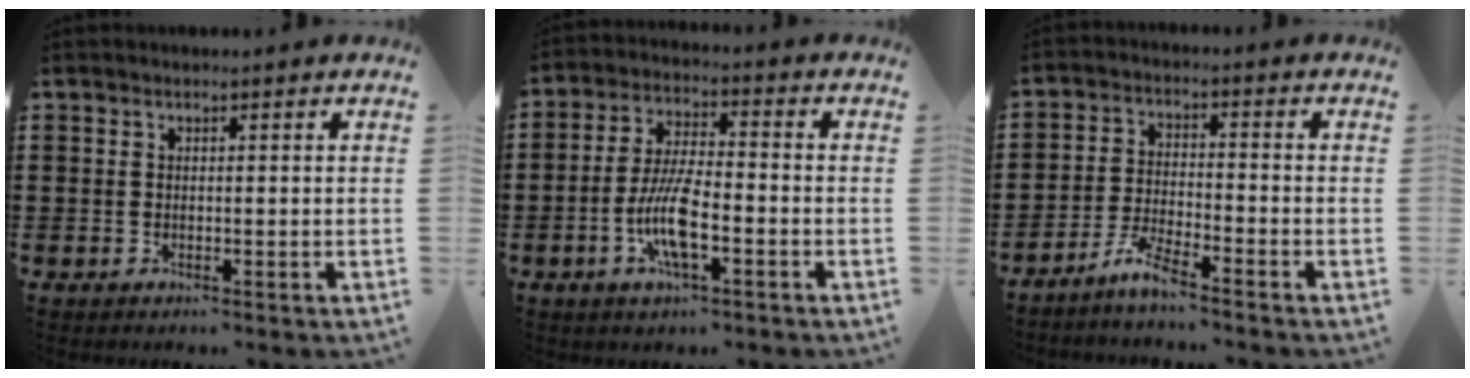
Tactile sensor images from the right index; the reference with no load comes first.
{"total": 8.8, "force": [-2.9, 2.6, 7.8], "torque": [-0.175, -0.010, -0.060]}
{"total": 4.7, "force": [-4.2, -0.1, 2.1], "torque": [-0.058, -0.007, -0.086]}